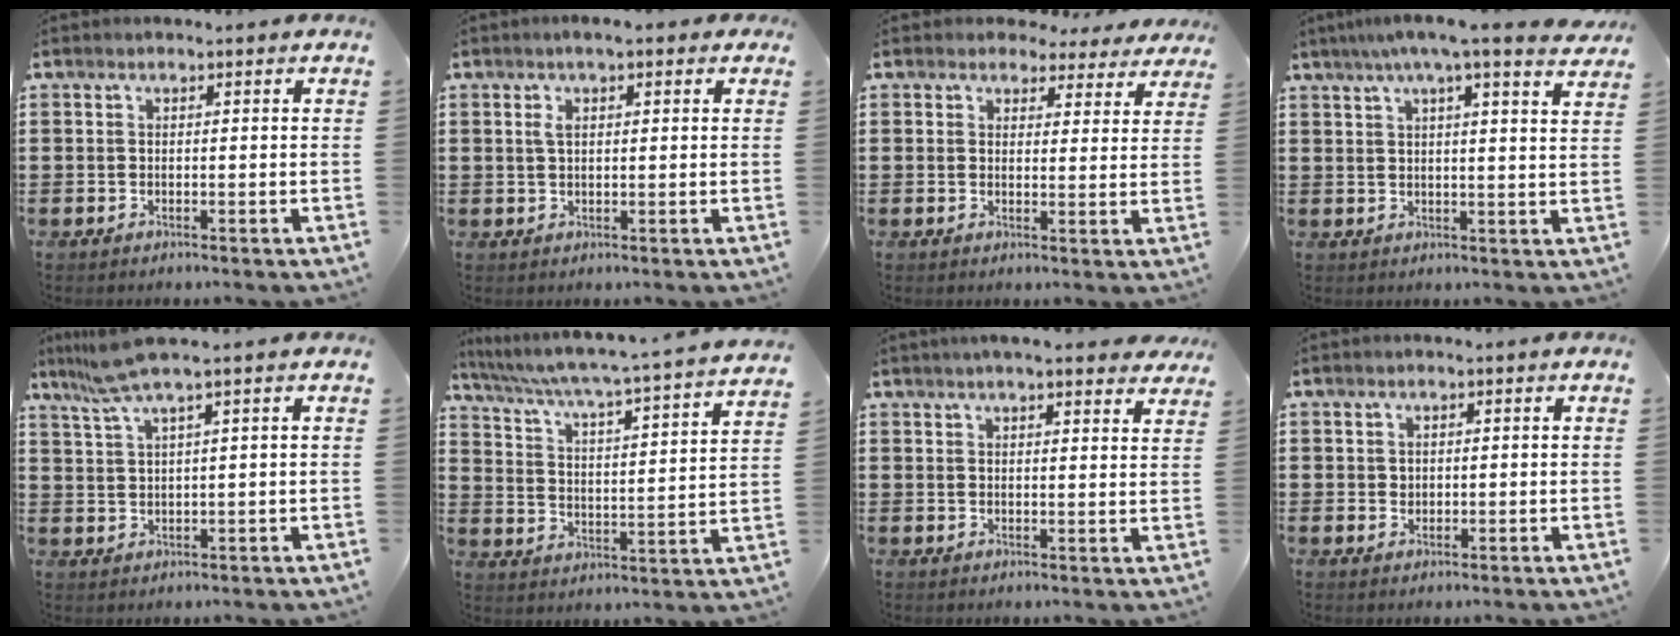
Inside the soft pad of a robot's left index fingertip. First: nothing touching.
{"total": 2.9, "force": [1.1, 1.0, 2.5], "torque": [-0.052, 0.009, 0.017]}
{"total": 3.8, "force": [3.4, 1.5, 0.9], "torque": [-0.022, -0.005, 0.061]}
{"total": 6.0, "force": [4.6, -0.3, 3.9], "torque": [-0.091, -0.014, 0.075]}
{"total": 5.3, "force": [3.4, 0.0, 4.1], "torque": [-0.090, 0.002, 0.062]}
{"total": 4.2, "force": [3.5, -0.8, 2.1], "torque": [-0.062, -0.045, 0.045]}
{"total": 4.2, "force": [3.8, 0.1, 1.8], "torque": [-0.047, -0.002, 0.069]}
{"total": 1.0, "force": [0.4, 0.9, 0.3], "torque": [-0.008, 0.006, 0.008]}